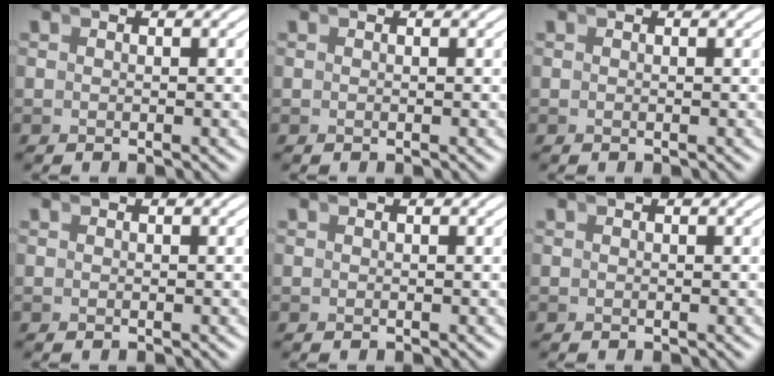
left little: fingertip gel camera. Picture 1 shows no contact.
{"total": 0.0}
{"total": 0.0}
{"total": 0.0}
{"total": 0.0}
{"total": 0.0}